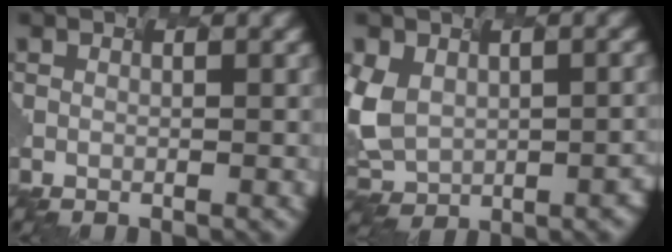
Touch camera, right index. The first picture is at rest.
{"total": 7.1, "force": [-0.9, 5.4, 4.5], "torque": [-0.093, -0.023, -0.002]}